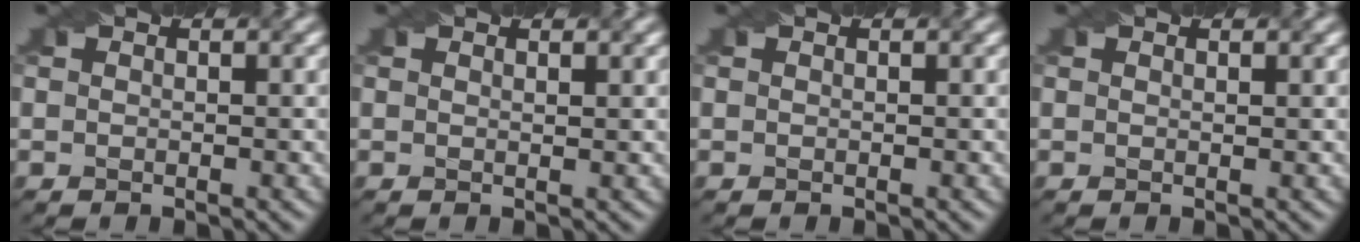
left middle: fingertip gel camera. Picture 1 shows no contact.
{"total": 1.0, "force": [0.8, 0.2, 0.6], "torque": [-0.009, -0.001, 0.007]}
{"total": 0.0}
{"total": 0.7, "force": [0.6, 0.1, 0.4], "torque": [-0.008, -0.002, 0.006]}